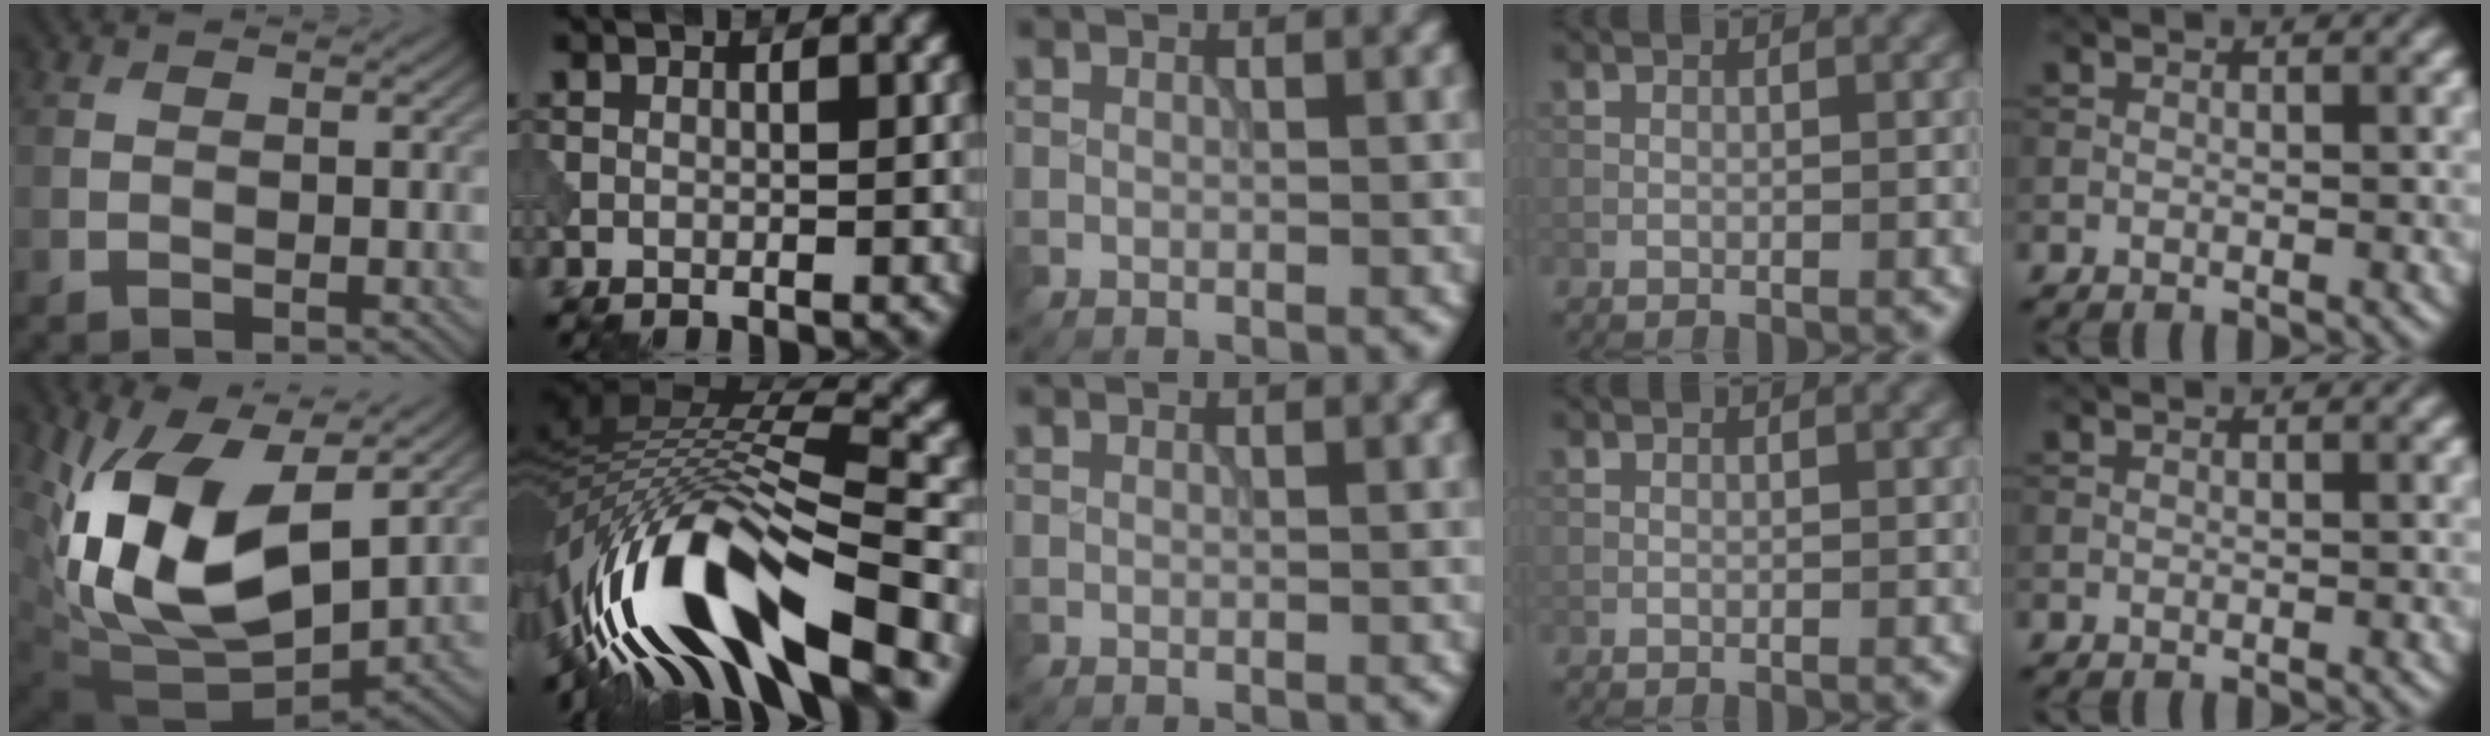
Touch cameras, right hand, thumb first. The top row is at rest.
{"thumb": {"total": 16.3, "force": [3.1, 9.2, 13.1], "torque": [-0.284, -0.016, 0.066]}, "index": {"total": 15.0, "force": [-7.6, 5.0, 12.0], "torque": [-0.221, 0.015, -0.126]}}